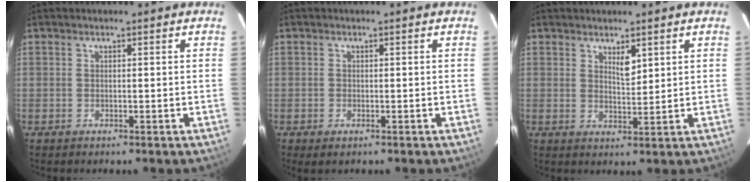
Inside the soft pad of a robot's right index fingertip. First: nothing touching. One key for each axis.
{"total": 1.4, "fx": -0.7, "fy": 0.6, "fz": 1.0, "tx": -0.017, "ty": -0.002, "tz": -0.005}
{"total": 2.6, "fx": 1.6, "fy": 0.8, "fz": 1.9, "tx": -0.037, "ty": -0.005, "tz": 0.033}